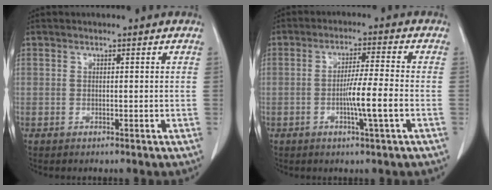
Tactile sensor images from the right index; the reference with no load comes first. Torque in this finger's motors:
{"motor_torque": [1.24, -0.39, 0.60, 0.09]}